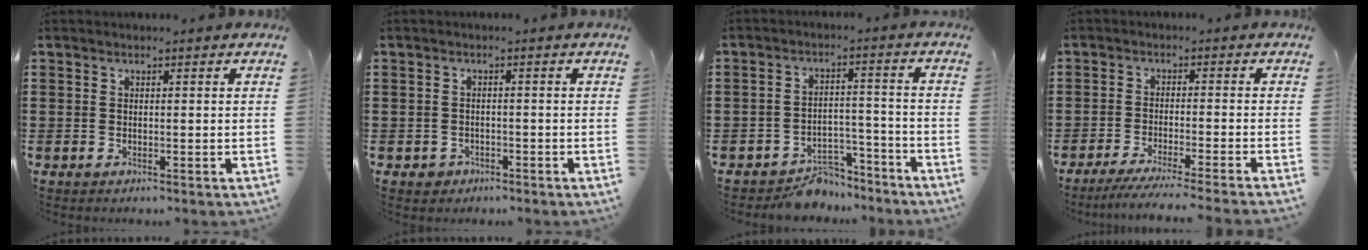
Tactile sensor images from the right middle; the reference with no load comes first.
{"total": 1.2, "force": [-0.8, 0.8, 0.1], "torque": [-0.006, 0.001, -0.020]}
{"total": 5.9, "force": [-5.6, 1.7, 0.6], "torque": [-0.006, 0.020, -0.112]}
{"total": 3.9, "force": [-3.4, -0.4, 1.8], "torque": [-0.030, -0.009, -0.067]}